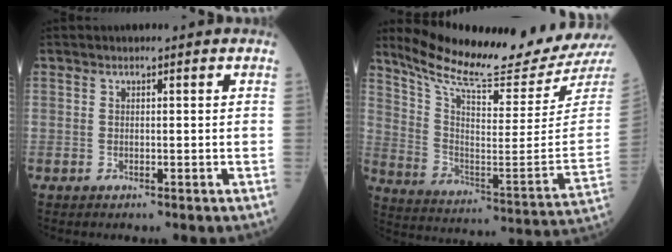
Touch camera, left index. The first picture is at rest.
{"total": 22.0, "force": [20.3, -1.1, 8.4], "torque": [-0.161, -0.102, 0.303]}